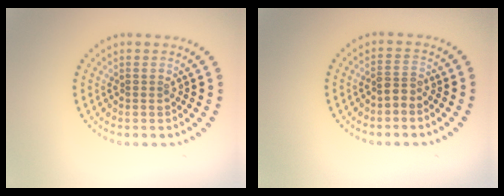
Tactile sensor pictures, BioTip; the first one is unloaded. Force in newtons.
{"total": 1.5, "press": 0.9, "slide": 1.1}